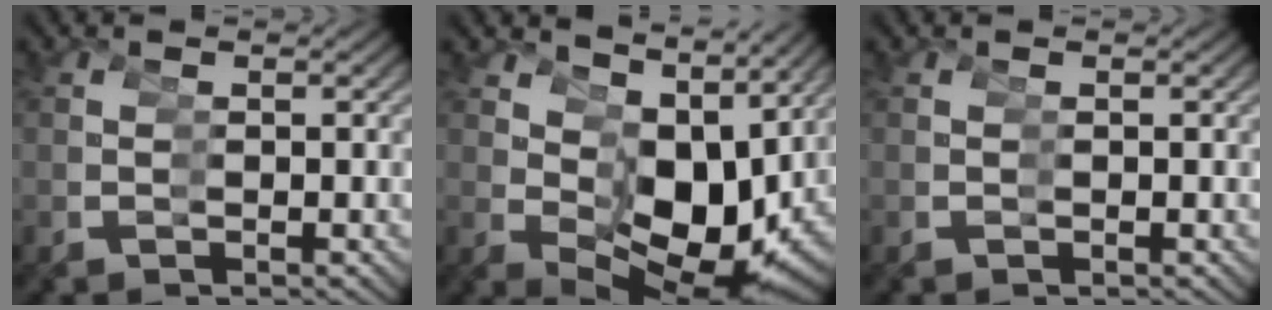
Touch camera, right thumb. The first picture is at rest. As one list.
[{"total": 8.9, "force": [1.0, 4.9, 7.4], "torque": [-0.122, -0.021, 0.035]}, {"total": 0.0}]